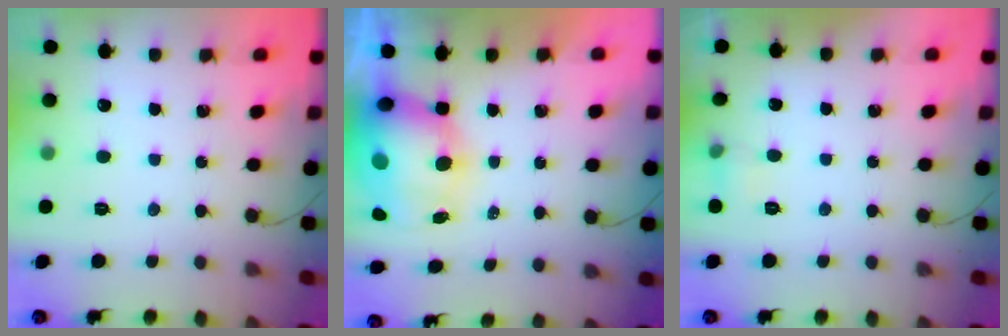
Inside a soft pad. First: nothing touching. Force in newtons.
{"total": 13.2, "press": 12.8, "slide": 3.3}
{"total": 4.5, "press": 4.3, "slide": 1.5}